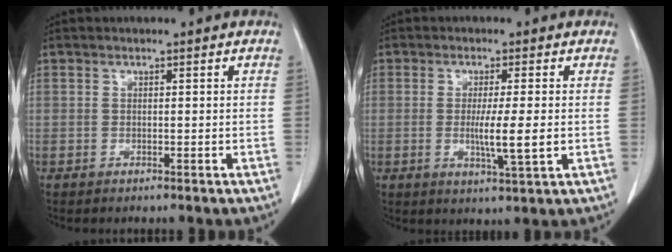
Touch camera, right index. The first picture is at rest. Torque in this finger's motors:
{"motor_torque": [1.22, -0.05, 0.51, 0.06]}